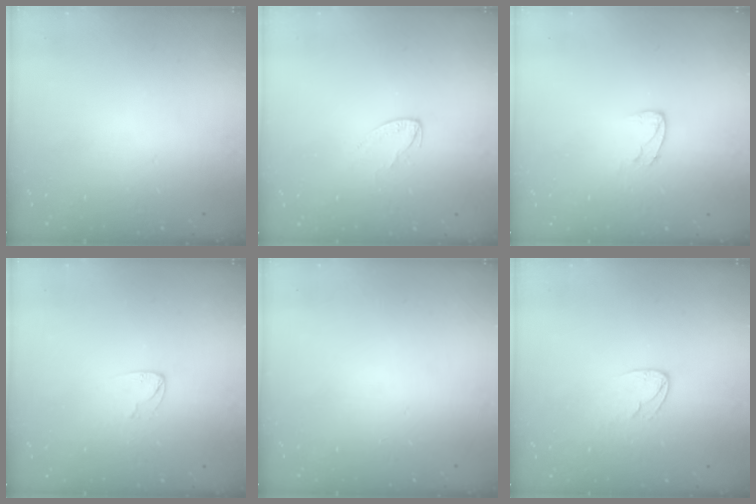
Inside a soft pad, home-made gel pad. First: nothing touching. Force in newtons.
{"total": 4.5, "press": 4.5, "slide": 0.4}
{"total": 4.6, "press": 4.6, "slide": 0.5}
{"total": 4.3, "press": 4.3, "slide": 0.4}
{"total": 0.0}
{"total": 4.5, "press": 4.5, "slide": 0.4}